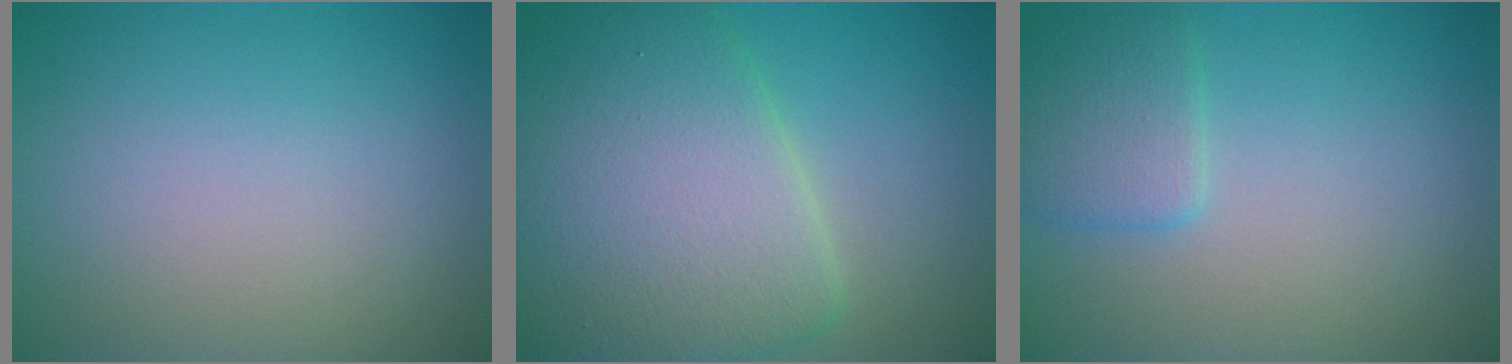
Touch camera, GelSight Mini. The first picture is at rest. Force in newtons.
{"total": 10.8, "press": 10.8, "slide": 0.4}
{"total": 2.6, "press": 2.6, "slide": 0.1}